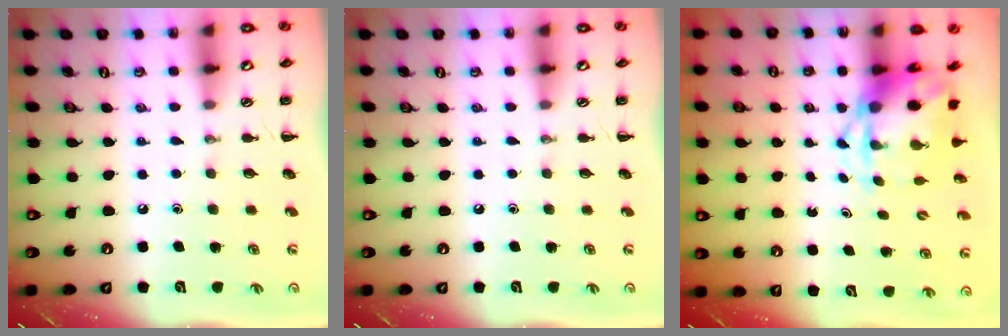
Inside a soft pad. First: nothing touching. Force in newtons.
{"total": 0.0}
{"total": 7.1, "press": 7.0, "slide": 1.1}